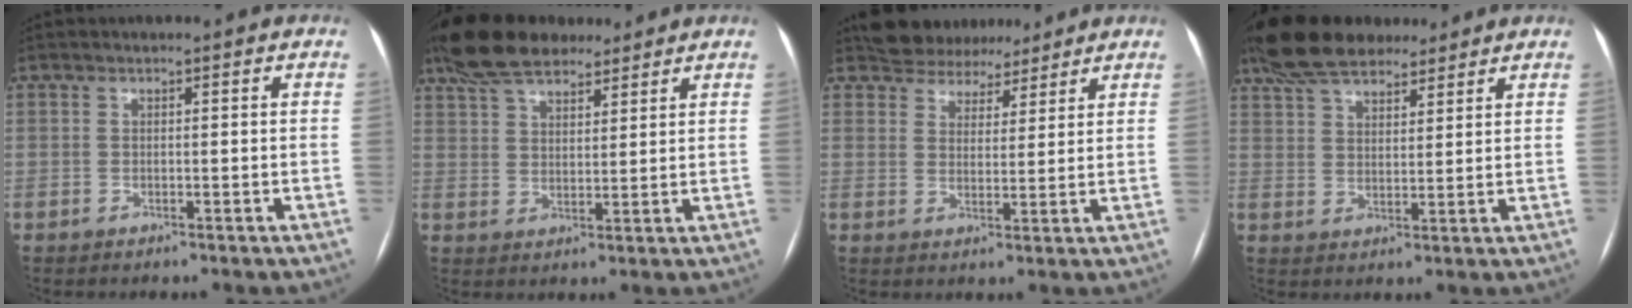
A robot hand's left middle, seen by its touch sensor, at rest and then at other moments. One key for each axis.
{"total": 12.0, "fx": 9.6, "fy": 4.5, "fz": 5.8, "tx": -0.105, "ty": 0.037, "tz": 0.169}
{"total": 7.7, "fx": 6.9, "fy": 3.3, "fz": 1.0, "tx": -0.003, "ty": 0.011, "tz": 0.099}
{"total": 13.4, "fx": 10.8, "fy": 4.8, "fz": 6.3, "tx": -0.116, "ty": 0.042, "tz": 0.187}